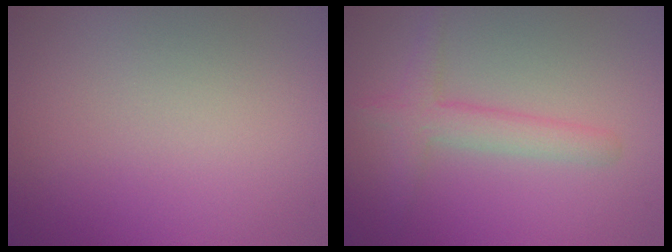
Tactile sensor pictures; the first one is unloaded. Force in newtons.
{"total": 2.8, "press": 2.8, "slide": 0.2}